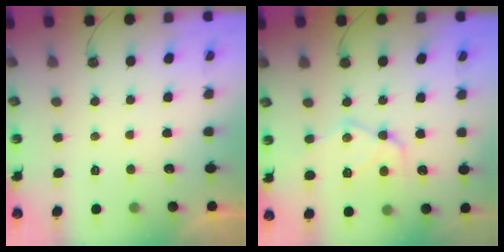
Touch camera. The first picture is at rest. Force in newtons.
{"total": 14.7, "press": 14.6, "slide": 1.3}